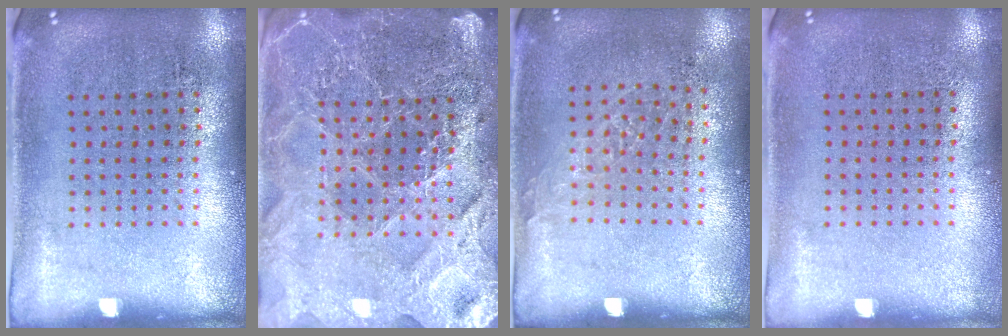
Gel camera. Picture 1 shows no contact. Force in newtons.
{"total": 4.6, "press": 4.3, "slide": 1.8}
{"total": 0.9, "press": 0.8, "slide": 0.4}
{"total": 0.0}